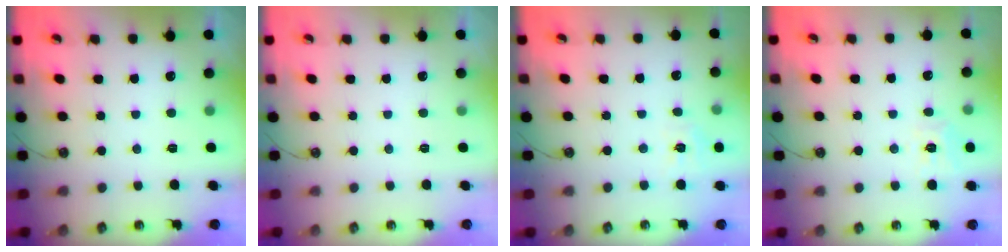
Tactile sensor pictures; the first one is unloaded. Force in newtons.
{"total": 0.0}
{"total": 5.7, "press": 5.7, "slide": 0.6}
{"total": 8.3, "press": 8.3, "slide": 1.1}